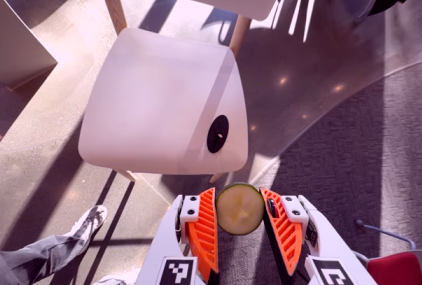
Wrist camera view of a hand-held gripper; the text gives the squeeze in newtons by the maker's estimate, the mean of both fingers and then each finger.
{"total": 9.5, "left": 9.5, "right": 9.4}